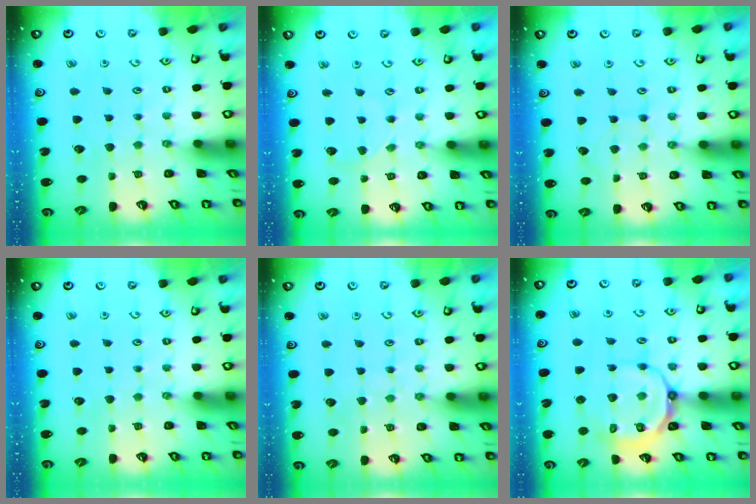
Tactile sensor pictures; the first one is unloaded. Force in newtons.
{"total": 3.2, "press": 3.2, "slide": 0.4}
{"total": 4.6, "press": 4.6, "slide": 0.4}
{"total": 0.0}
{"total": 2.6, "press": 2.6, "slide": 0.3}
{"total": 10.5, "press": 10.2, "slide": 2.4}